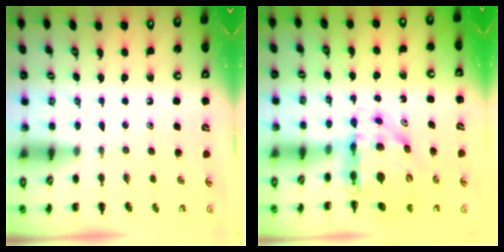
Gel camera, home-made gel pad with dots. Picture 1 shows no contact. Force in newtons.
{"total": 9.7, "press": 9.3, "slide": 2.8}